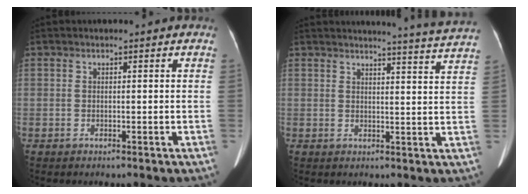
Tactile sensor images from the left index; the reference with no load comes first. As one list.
[{"total": 9.7, "force": [9.3, -2.2, 1.9], "torque": [-0.034, -0.049, 0.096]}]